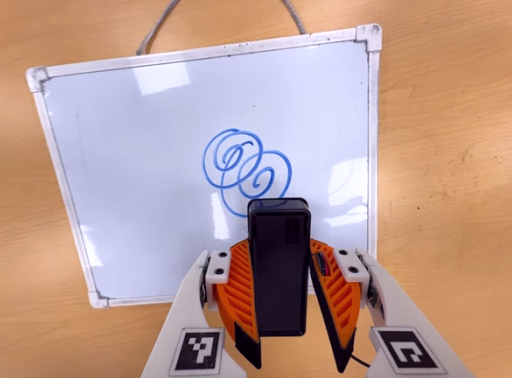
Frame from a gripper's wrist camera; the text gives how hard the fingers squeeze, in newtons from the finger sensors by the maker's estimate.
{"total": 6.5, "left": 6.0, "right": 6.9}